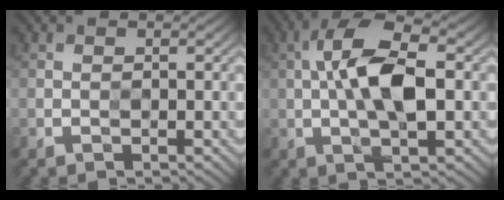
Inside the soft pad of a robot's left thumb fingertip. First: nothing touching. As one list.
[{"total": 10.1, "force": [0.5, 4.0, 9.2], "torque": [-0.174, 0.019, 0.000]}]